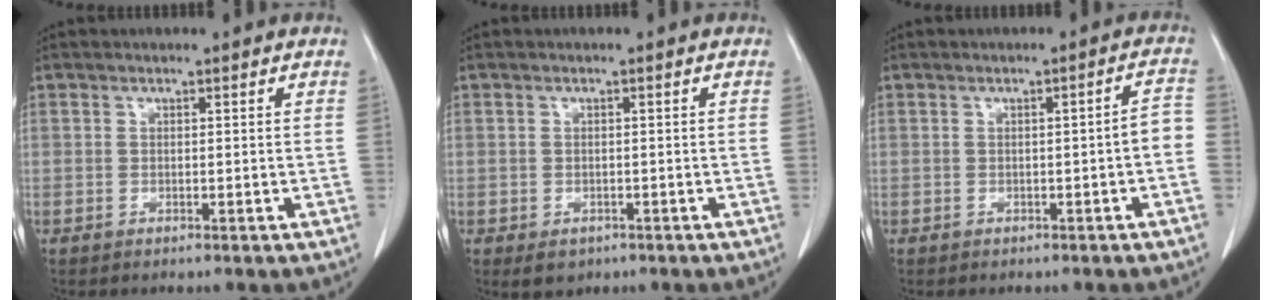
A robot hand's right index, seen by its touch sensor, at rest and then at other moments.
{"total": 2.5, "force": [-1.3, 1.8, 1.0], "torque": [-0.012, 0.000, -0.008]}
{"total": 3.0, "force": [-0.8, 0.3, 2.9], "torque": [-0.031, 0.010, -0.012]}